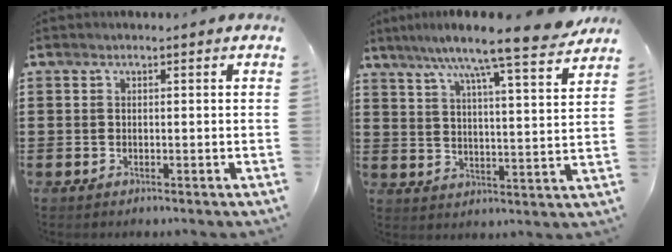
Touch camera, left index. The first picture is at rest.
{"total": 9.5, "force": [8.2, -0.9, 4.7], "torque": [-0.105, -0.052, 0.130]}